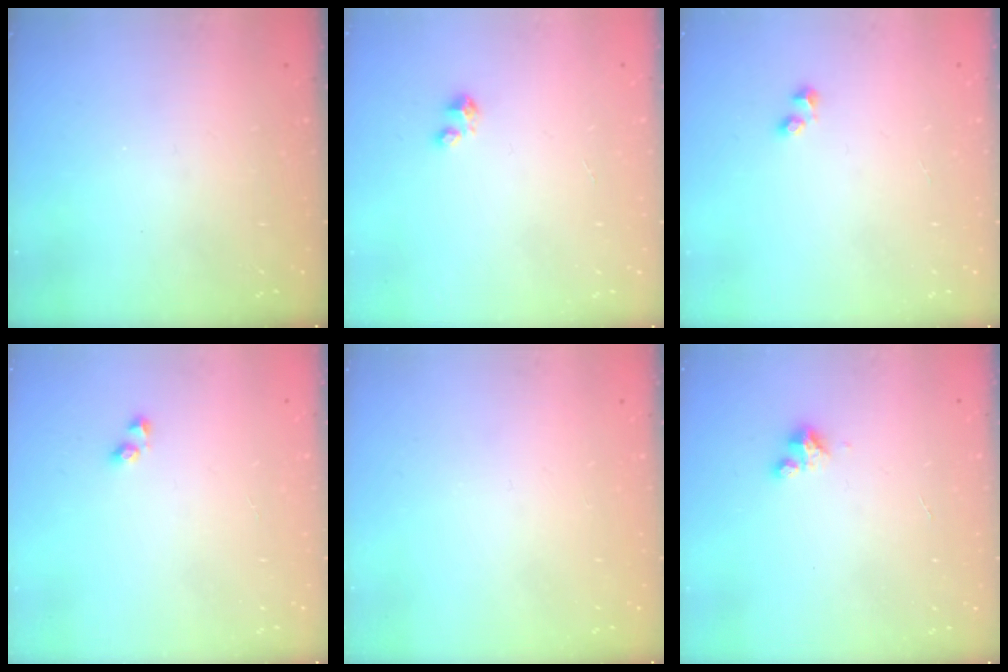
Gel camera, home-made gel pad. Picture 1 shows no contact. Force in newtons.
{"total": 1.6, "press": 1.6, "slide": 0.1}
{"total": 1.5, "press": 1.2, "slide": 0.8}
{"total": 2.0, "press": 1.7, "slide": 1.0}
{"total": 0.0}
{"total": 2.0, "press": 2.0, "slide": 0.3}